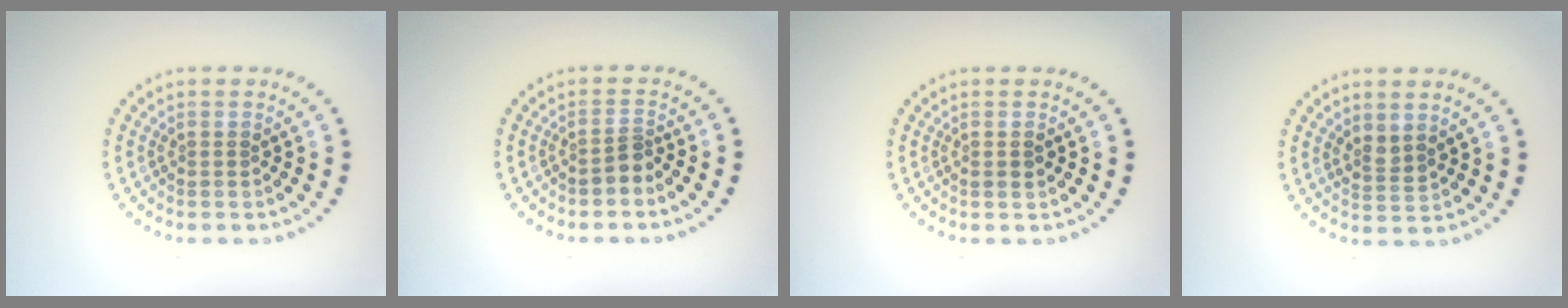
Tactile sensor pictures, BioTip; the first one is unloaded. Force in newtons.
{"total": 1.7, "press": 1.2, "slide": 1.1}
{"total": 1.0, "press": 1.0, "slide": 0.3}
{"total": 1.6, "press": 1.3, "slide": 1.0}